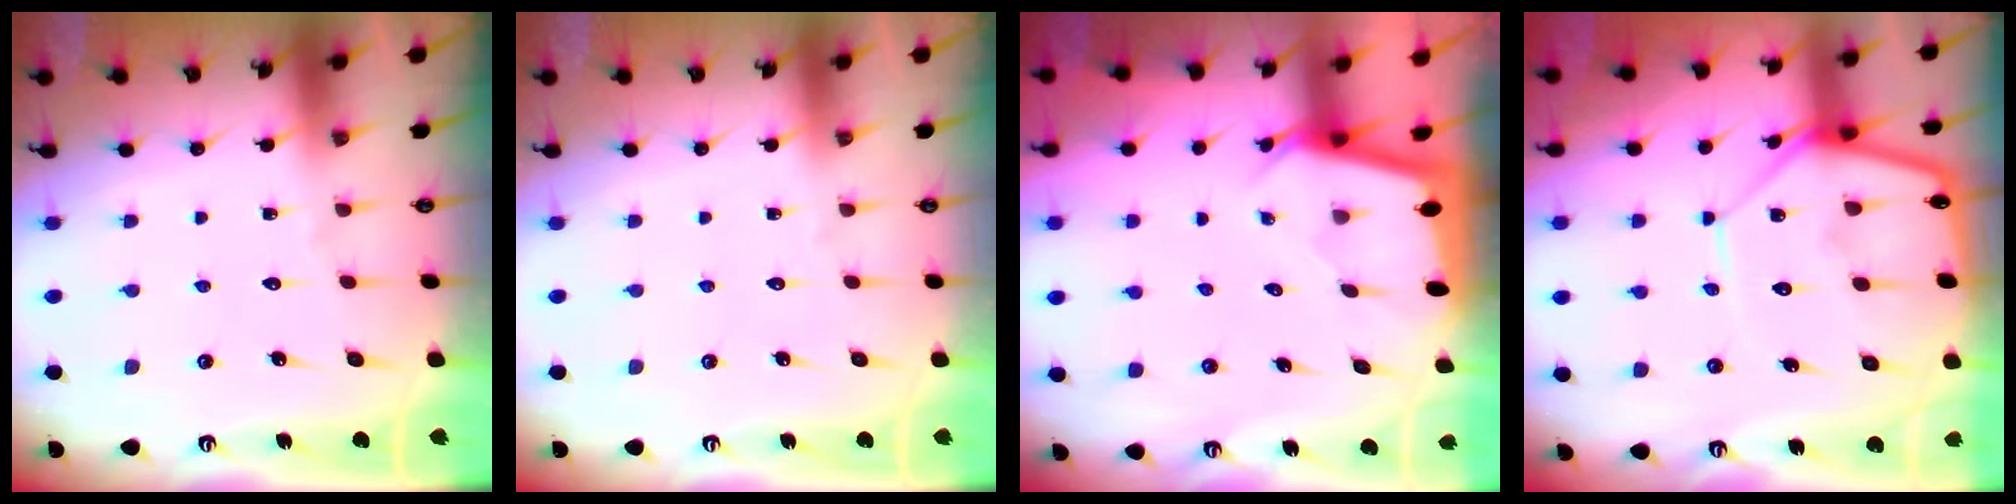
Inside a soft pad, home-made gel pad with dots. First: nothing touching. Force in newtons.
{"total": 0.0}
{"total": 2.3, "press": 2.3, "slide": 0.2}
{"total": 12.2, "press": 12.2, "slide": 1.0}